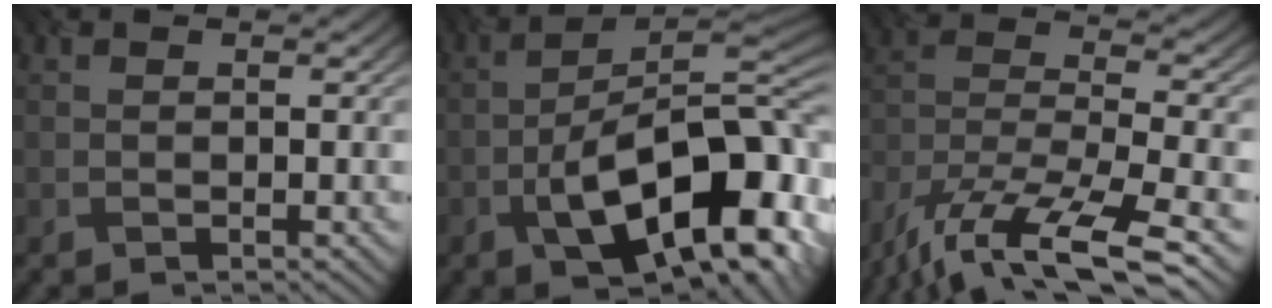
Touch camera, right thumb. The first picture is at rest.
{"total": 14.5, "force": [-5.5, 6.1, 12.0], "torque": [-0.185, -0.011, -0.097]}
{"total": 14.4, "force": [-10.6, 4.3, 8.6], "torque": [-0.187, -0.012, -0.178]}